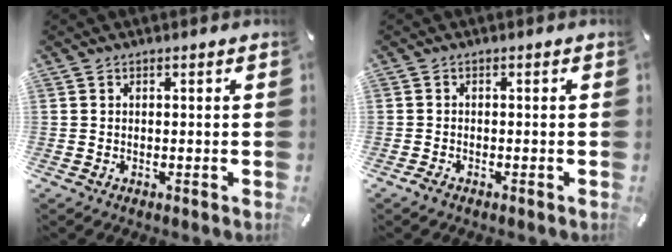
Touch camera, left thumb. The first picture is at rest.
{"total": 1.0, "force": [-0.9, 0.3, 0.4], "torque": [-0.009, -0.001, -0.017]}